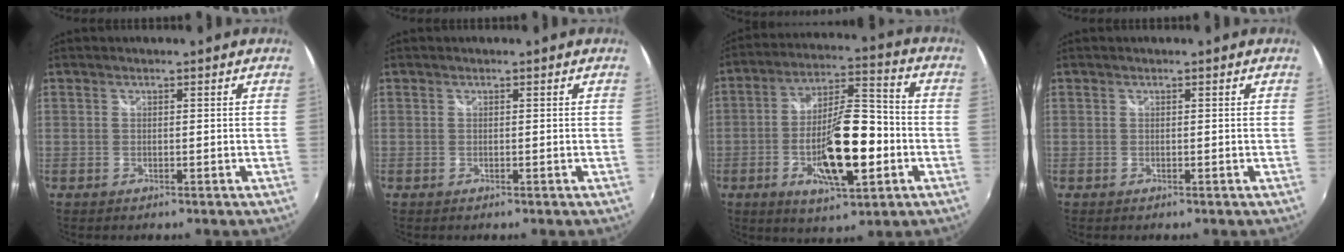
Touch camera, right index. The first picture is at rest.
{"total": 0.0}
{"total": 16.1, "force": [-4.5, 5.1, 14.6], "torque": [-0.262, 0.000, -0.073]}
{"total": 0.0}